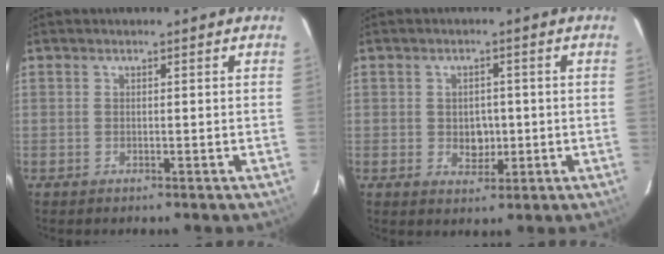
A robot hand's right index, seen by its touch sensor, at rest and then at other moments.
{"total": 4.0, "force": [-0.4, 3.2, 2.3], "torque": [-0.039, 0.002, -0.002]}